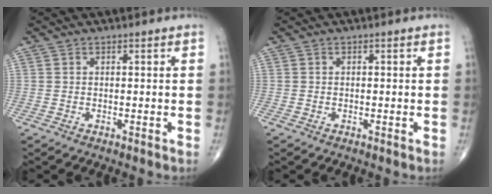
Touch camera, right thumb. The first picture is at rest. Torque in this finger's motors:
{"motor_torque": [0.40, -0.60, 0.07, 0.08, 0.02]}